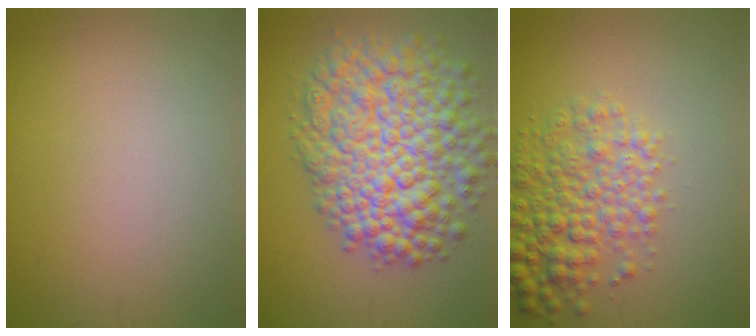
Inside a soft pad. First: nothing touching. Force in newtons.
{"total": 10.1, "press": 10.1, "slide": 0.4}
{"total": 5.5, "press": 5.5, "slide": 0.1}